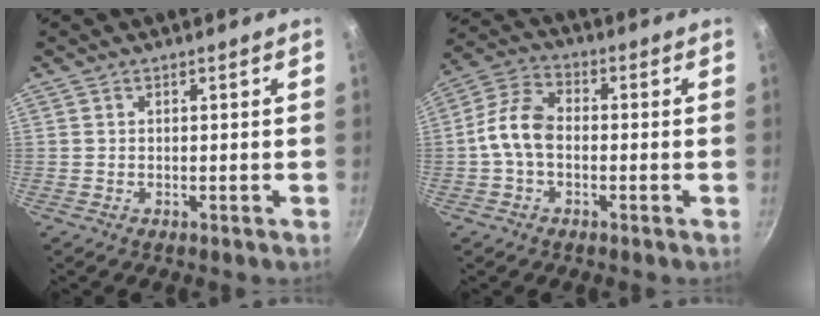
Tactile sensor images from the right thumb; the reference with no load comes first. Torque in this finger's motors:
{"motor_torque": [2.59, 2.42, 1.46, -1.29, 0.28]}